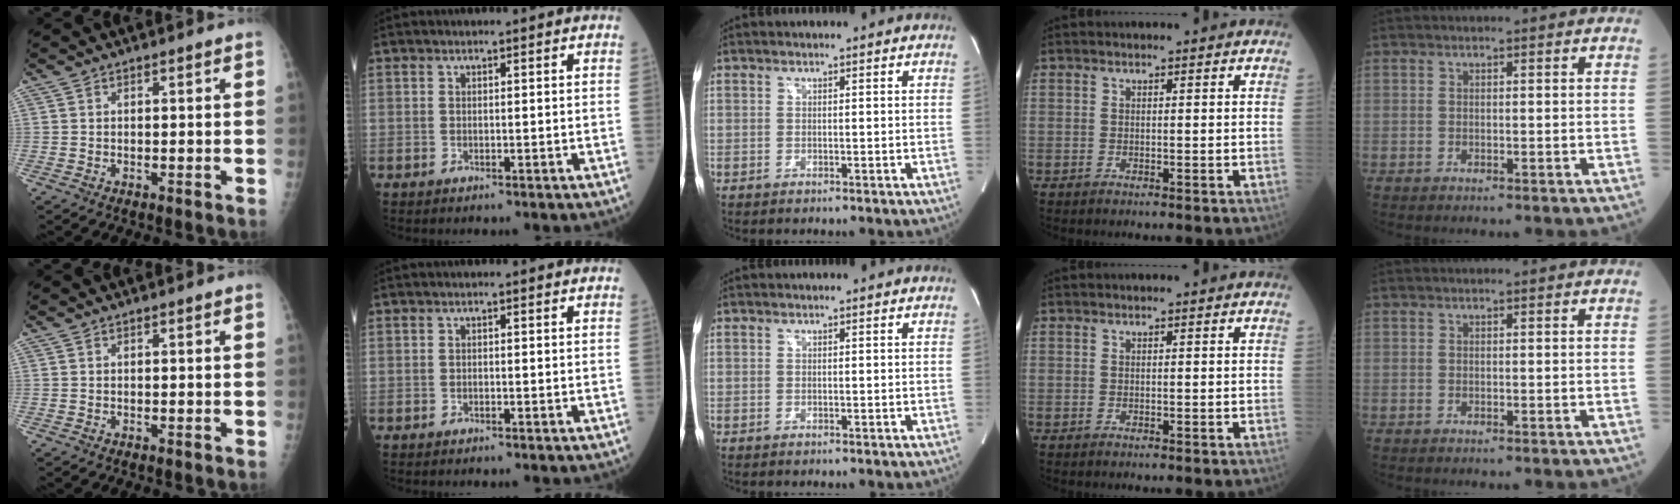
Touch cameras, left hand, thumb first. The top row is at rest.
{}